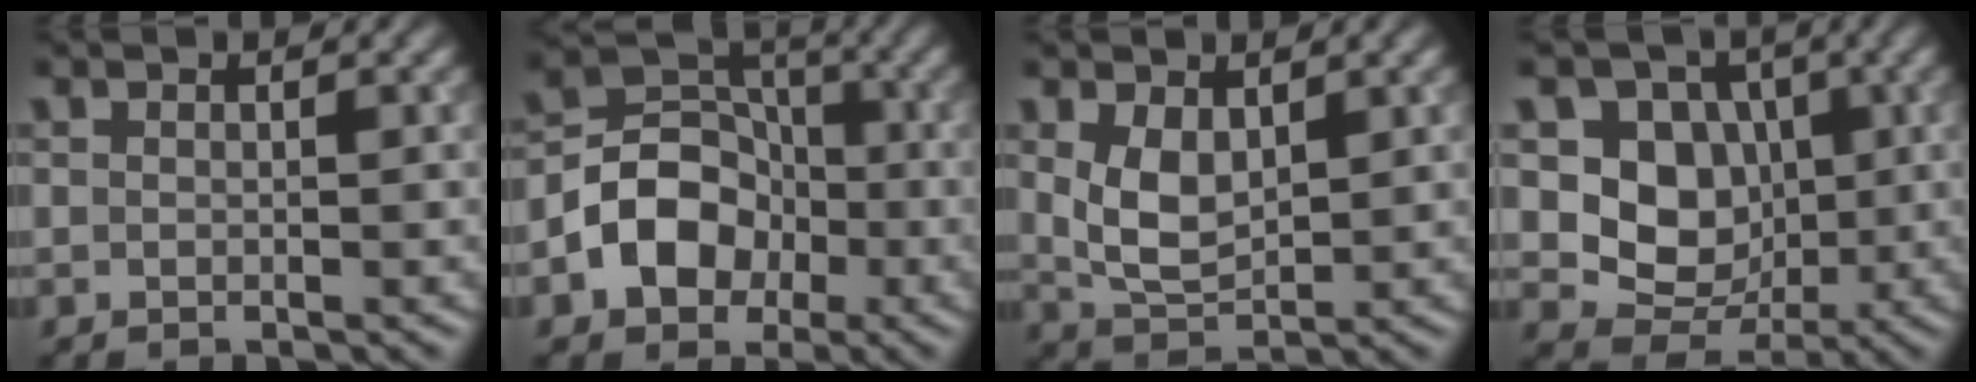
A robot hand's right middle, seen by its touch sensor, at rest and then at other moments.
{"total": 6.5, "force": [-2.3, 5.1, 3.3], "torque": [-0.043, 0.006, -0.048]}
{"total": 3.8, "force": [1.0, 2.2, 2.9], "torque": [-0.071, -0.004, 0.028]}
{"total": 7.2, "force": [0.8, 6.0, 3.8], "torque": [-0.060, -0.007, -0.003]}